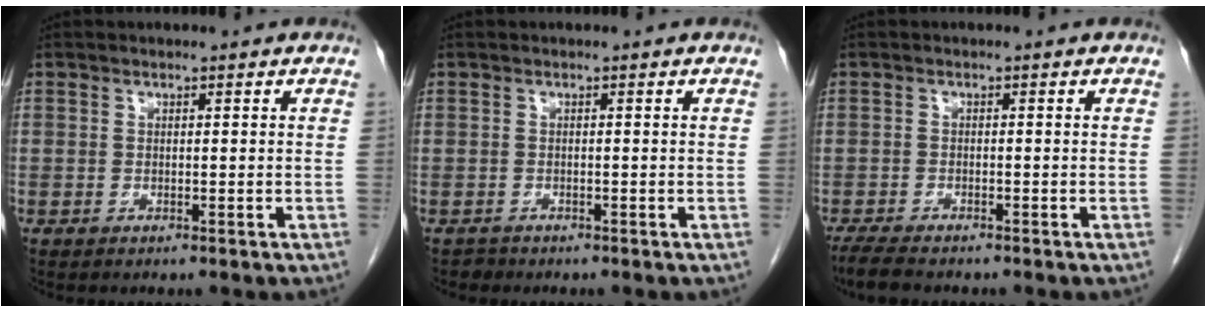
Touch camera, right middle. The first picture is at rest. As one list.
[{"total": 0.8, "force": [-0.7, 0.4, -0.1], "torque": [-0.002, 0.001, -0.015]}, {"total": 4.1, "force": [-3.5, 0.8, 1.9], "torque": [-0.040, -0.013, -0.060]}]